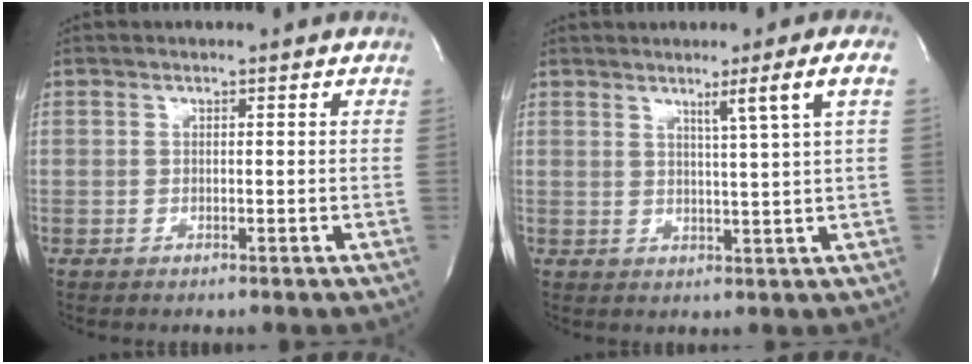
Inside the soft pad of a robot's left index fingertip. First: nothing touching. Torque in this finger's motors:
{"motor_torque": [0.12, 0.04, 0.10, 0.02]}